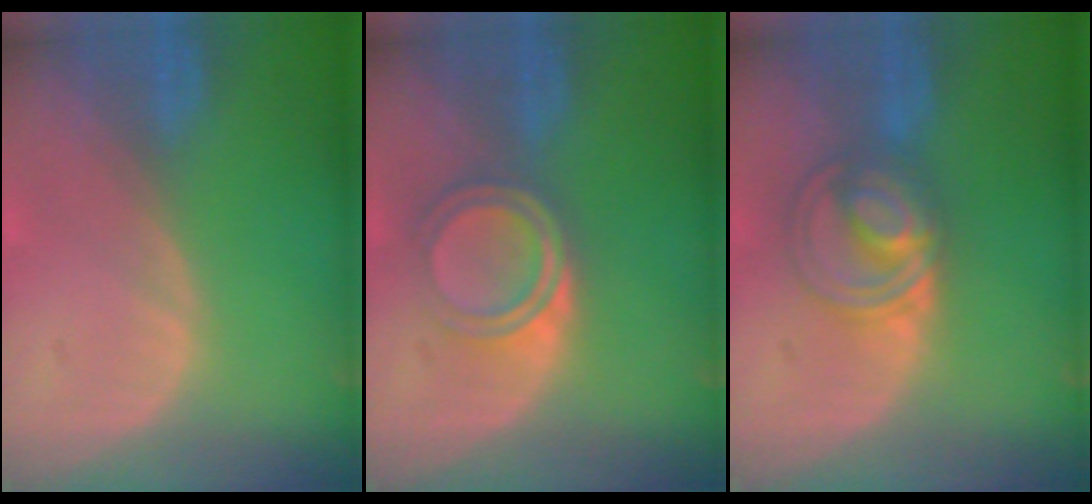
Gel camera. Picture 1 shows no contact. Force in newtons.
{"total": 4.8, "press": 4.7, "slide": 1.1}
{"total": 6.2, "press": 6.2, "slide": 0.2}